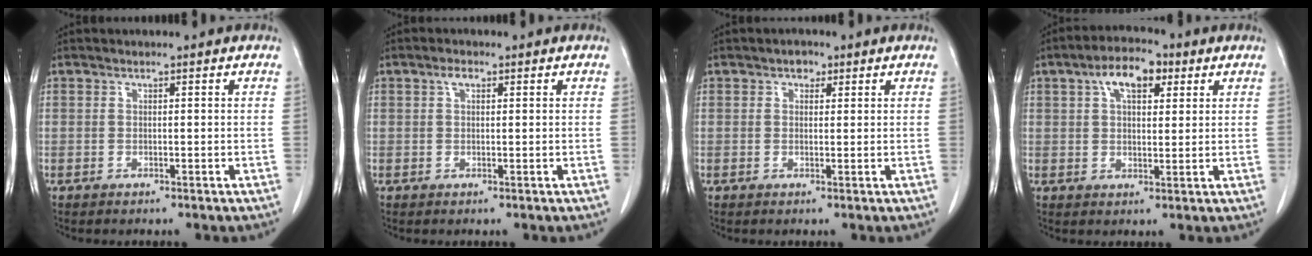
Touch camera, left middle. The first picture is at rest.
{"total": 1.4, "force": [0.7, 0.8, 1.0], "torque": [-0.022, 0.008, 0.011]}
{"total": 1.1, "force": [0.6, 0.8, 0.4], "torque": [-0.008, 0.001, 0.008]}
{"total": 7.1, "force": [3.3, 3.2, 5.4], "torque": [-0.095, 0.021, 0.053]}